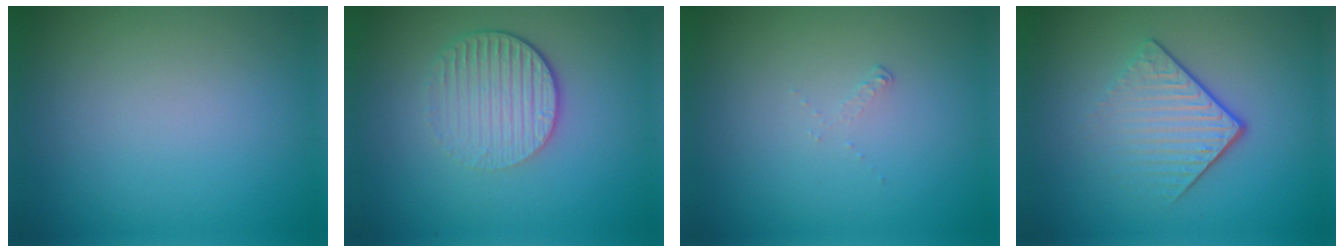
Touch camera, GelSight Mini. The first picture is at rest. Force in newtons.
{"total": 4.3, "press": 2.8, "slide": 3.2}
{"total": 0.6, "press": 0.2, "slide": 0.6}
{"total": 4.2, "press": 2.5, "slide": 3.4}